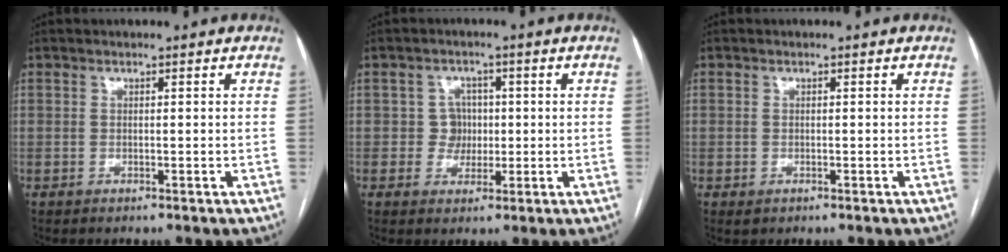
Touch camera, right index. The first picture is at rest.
{"total": 3.5, "force": [0.1, 3.4, 0.6], "torque": [0.000, 0.012, 0.004]}
{"total": 0.9, "force": [-0.2, 0.8, 0.1], "torque": [-0.001, 0.002, -0.001]}